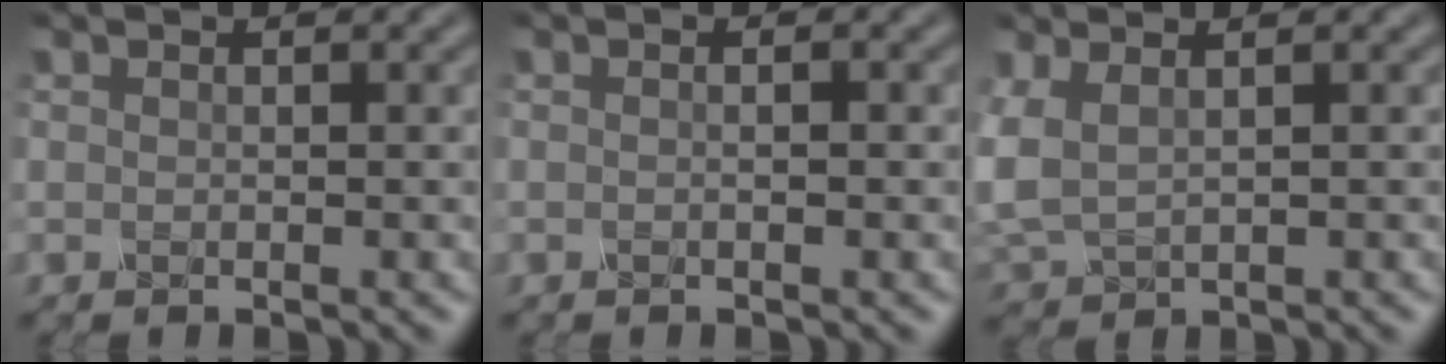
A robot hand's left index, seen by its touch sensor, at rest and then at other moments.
{"total": 2.3, "force": [0.7, 1.2, 1.8], "torque": [-0.001, 0.005, -0.017]}
{"total": 4.3, "force": [1.2, 2.6, 3.2], "torque": [-0.083, 0.010, 0.034]}